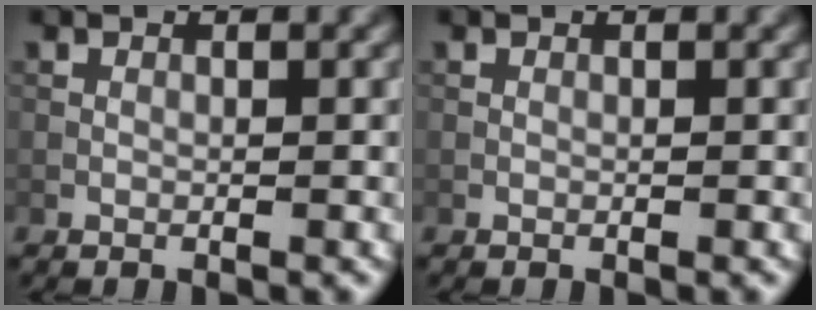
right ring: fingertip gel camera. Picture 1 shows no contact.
{"total": 0.0}